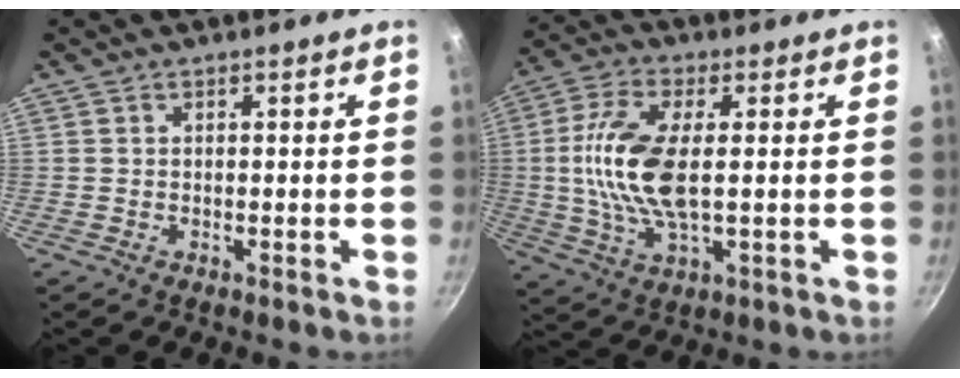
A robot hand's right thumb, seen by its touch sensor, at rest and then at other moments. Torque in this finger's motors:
{"motor_torque": [1.93, 1.70, 1.74, -0.95, 0.34]}